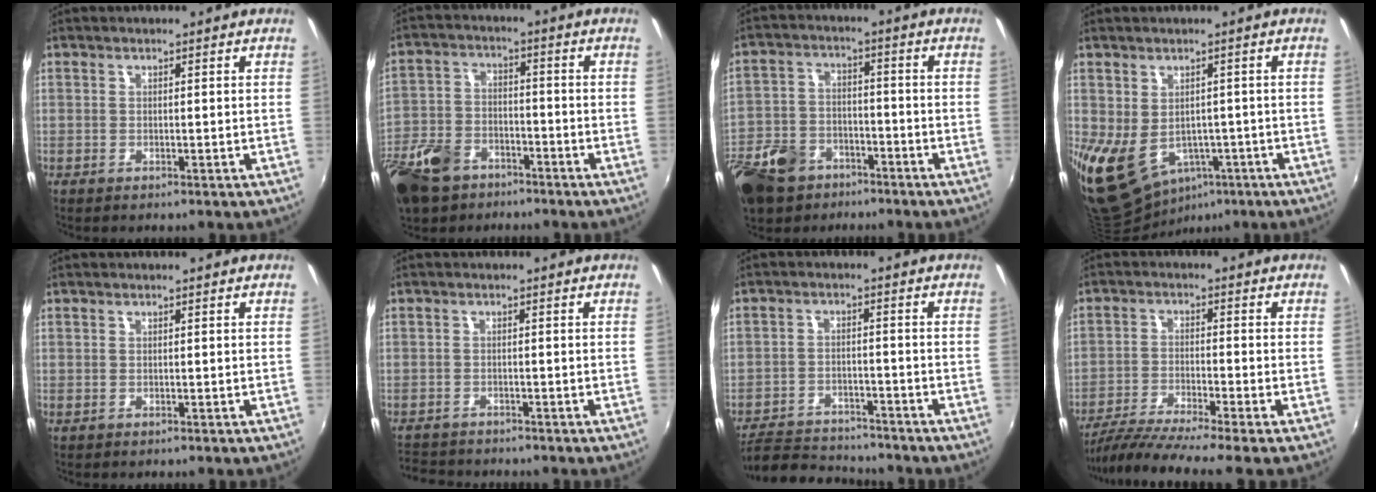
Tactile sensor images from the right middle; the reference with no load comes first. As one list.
[{"total": 16.1, "force": [-10.3, 9.5, 7.9], "torque": [-0.211, -0.011, -0.196]}, {"total": 16.6, "force": [-10.3, 10.3, 7.9], "torque": [-0.211, -0.006, -0.182]}, {"total": 10.9, "force": [-2.8, 8.5, 6.2], "torque": [-0.139, -0.024, -0.019]}, {"total": 0.0}, {"total": 4.4, "force": [-4.1, 1.5, 0.6], "torque": [-0.030, -0.006, -0.075]}, {"total": 9.6, "force": [-8.7, 3.5, 2.2], "torque": [-0.068, 0.013, -0.135]}, {"total": 9.1, "force": [-7.8, -1.6, 4.3], "torque": [-0.098, -0.025, -0.138]}]